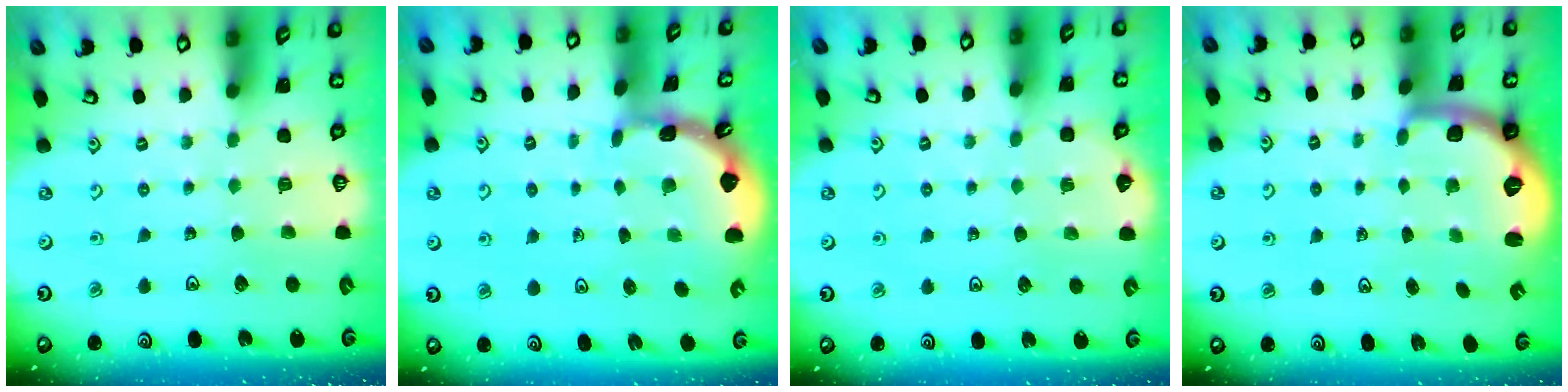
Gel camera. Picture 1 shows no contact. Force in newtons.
{"total": 1.8, "press": 1.8, "slide": 0.2}
{"total": 2.1, "press": 2.1, "slide": 0.2}
{"total": 1.9, "press": 1.8, "slide": 0.5}